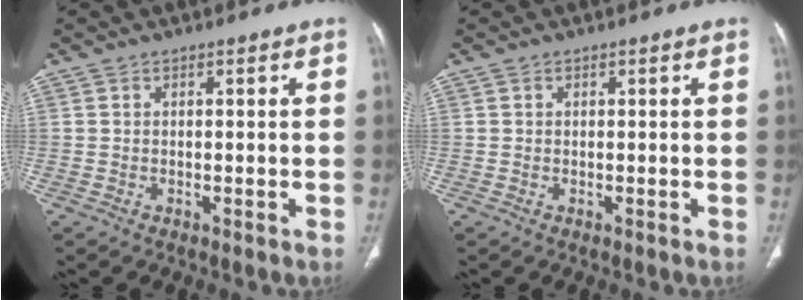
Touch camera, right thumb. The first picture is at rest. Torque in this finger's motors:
{"motor_torque": [-0.11, 0.38, 0.20, 0.09, -0.01]}